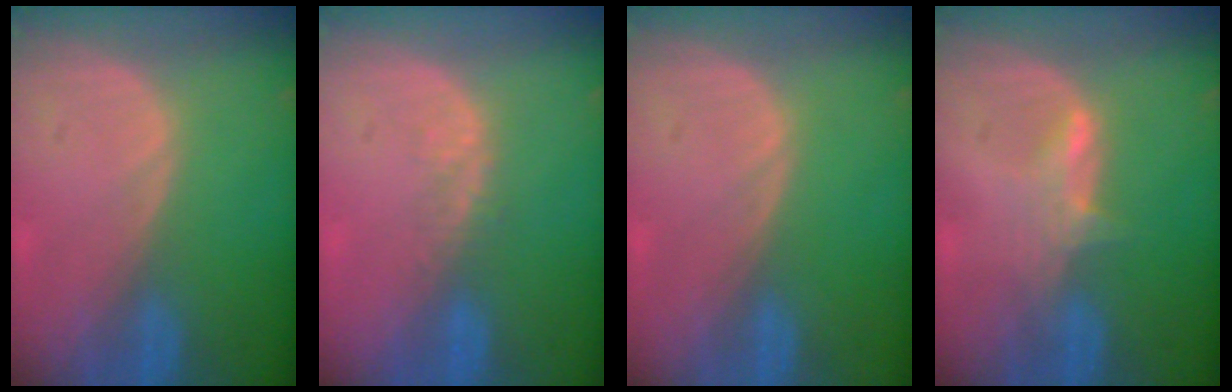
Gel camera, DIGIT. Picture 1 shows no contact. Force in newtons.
{"total": 2.2, "press": 1.6, "slide": 1.5}
{"total": 0.0}
{"total": 2.9, "press": 2.9, "slide": 0.4}